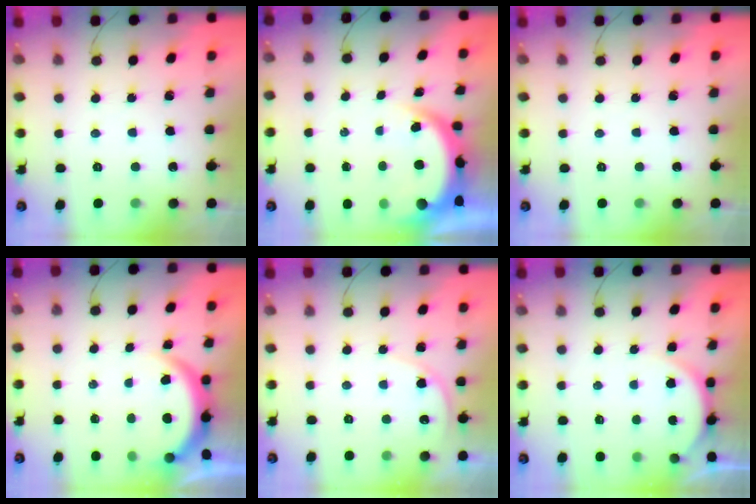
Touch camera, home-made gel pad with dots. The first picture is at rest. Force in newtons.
{"total": 5.0, "press": 4.9, "slide": 0.6}
{"total": 0.0}
{"total": 4.0, "press": 4.0, "slide": 0.3}
{"total": 4.8, "press": 4.7, "slide": 0.3}
{"total": 4.5, "press": 4.4, "slide": 0.6}